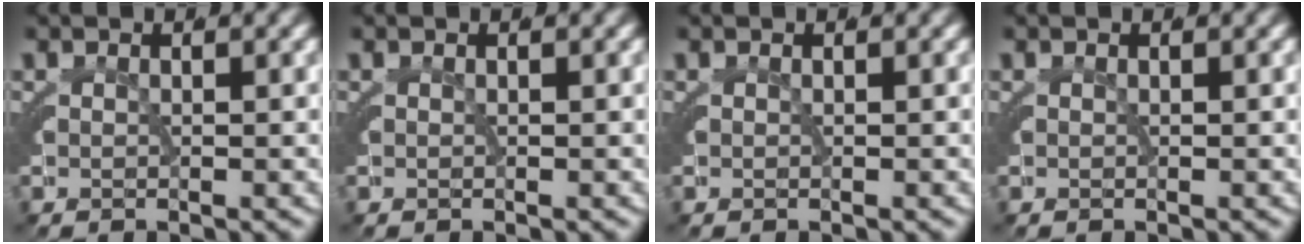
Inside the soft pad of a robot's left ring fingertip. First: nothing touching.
{"total": 0.0}
{"total": 0.0}
{"total": 0.0}